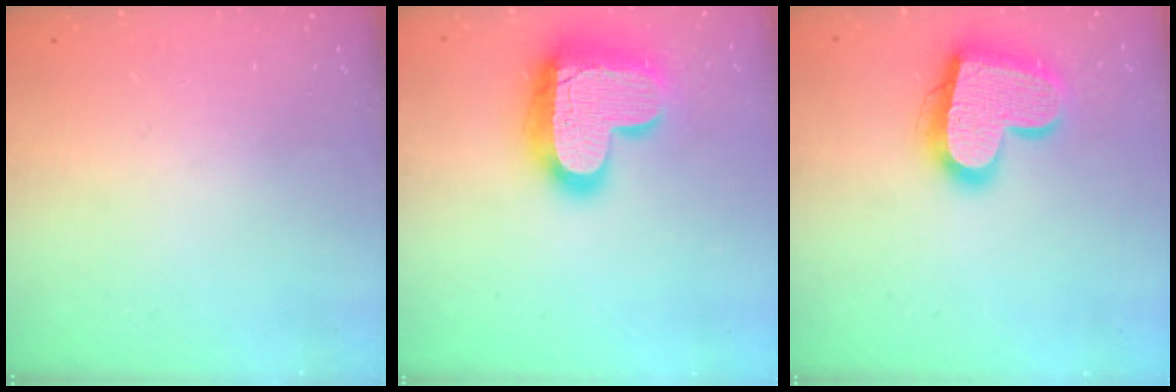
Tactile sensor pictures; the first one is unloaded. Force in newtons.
{"total": 19.3, "press": 19.2, "slide": 1.6}
{"total": 20.3, "press": 20.3, "slide": 1.5}